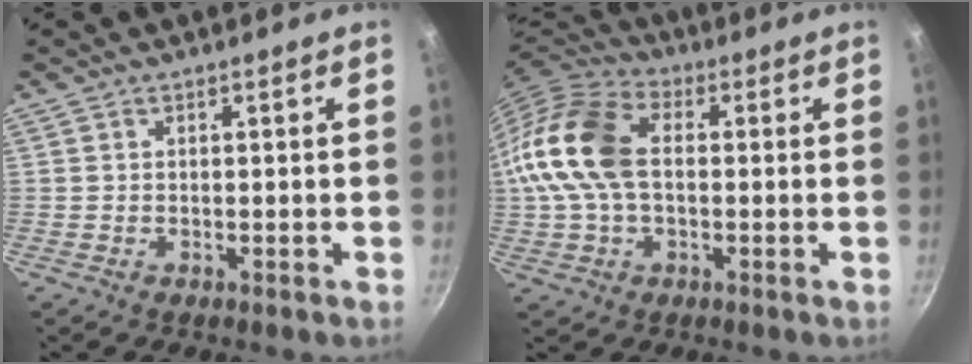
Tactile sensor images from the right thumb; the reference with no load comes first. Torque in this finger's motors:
{"motor_torque": [2.46, 2.54, 0.22, -0.02, 0.25]}